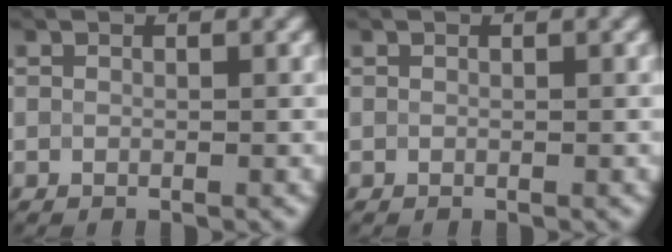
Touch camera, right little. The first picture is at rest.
{"total": 0.0}